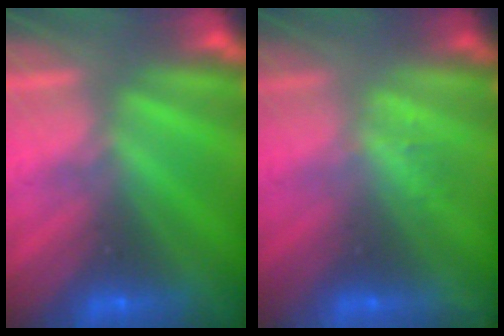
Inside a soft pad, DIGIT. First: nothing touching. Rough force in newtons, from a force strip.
{"total": 1.1}